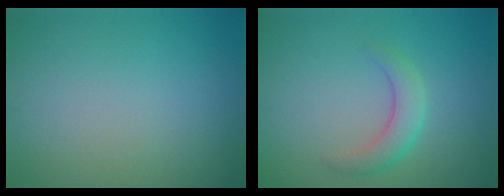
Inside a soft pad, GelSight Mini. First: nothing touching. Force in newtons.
{"total": 2.6, "press": 2.6, "slide": 0.3}